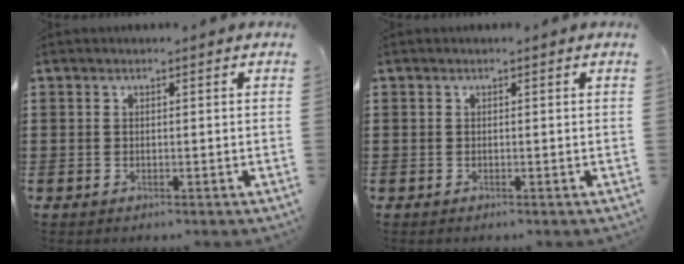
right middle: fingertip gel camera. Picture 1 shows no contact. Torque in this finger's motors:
{"motor_torque": [0.27, -0.51, 0.02, 0.02]}